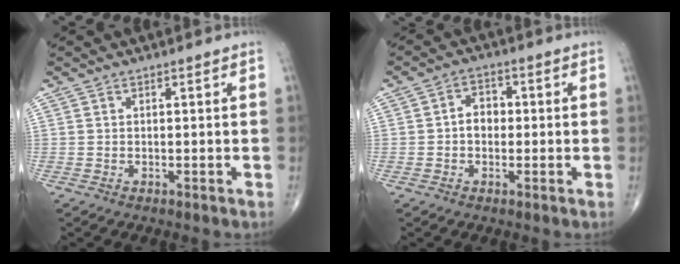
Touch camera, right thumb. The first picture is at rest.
{"total": 4.1, "force": [-0.2, 3.2, 2.6], "torque": [-0.029, 0.016, -0.010]}